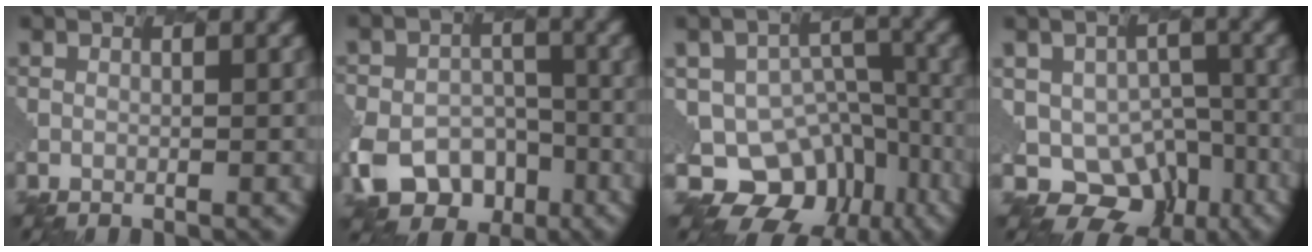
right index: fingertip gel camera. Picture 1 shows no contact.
{"total": 7.1, "force": [-3.9, 5.2, 2.8], "torque": [-0.058, -0.017, -0.067]}
{"total": 8.7, "force": [-4.5, 6.5, 3.7], "torque": [-0.057, -0.011, -0.069]}
{"total": 7.9, "force": [-3.3, 6.1, 3.8], "torque": [-0.064, -0.022, -0.040]}